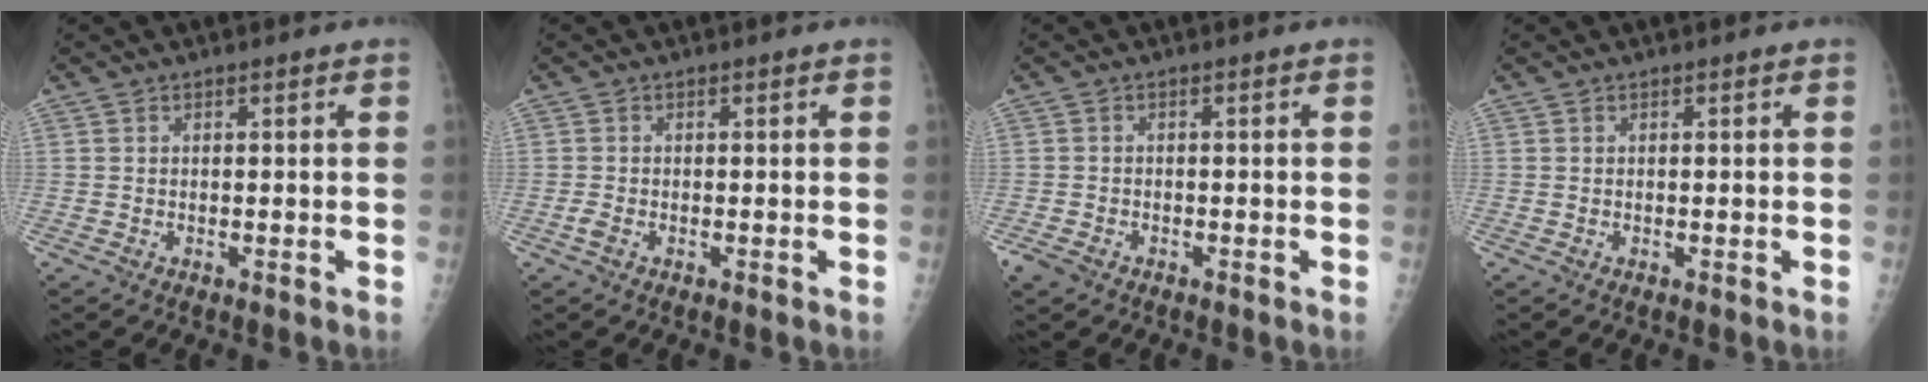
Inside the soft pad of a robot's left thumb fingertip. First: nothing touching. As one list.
[{"total": 1.4, "force": [-0.6, 0.9, 0.9], "torque": [-0.019, -0.001, -0.013]}, {"total": 2.6, "force": [-1.6, 1.8, 1.1], "torque": [-0.022, 0.000, -0.027]}, {"total": 0.0}]